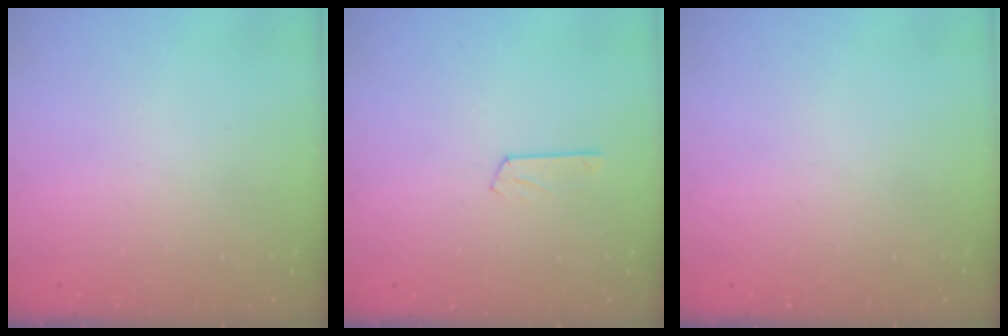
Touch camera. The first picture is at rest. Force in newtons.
{"total": 2.8, "press": 2.8, "slide": 0.4}
{"total": 0.0}